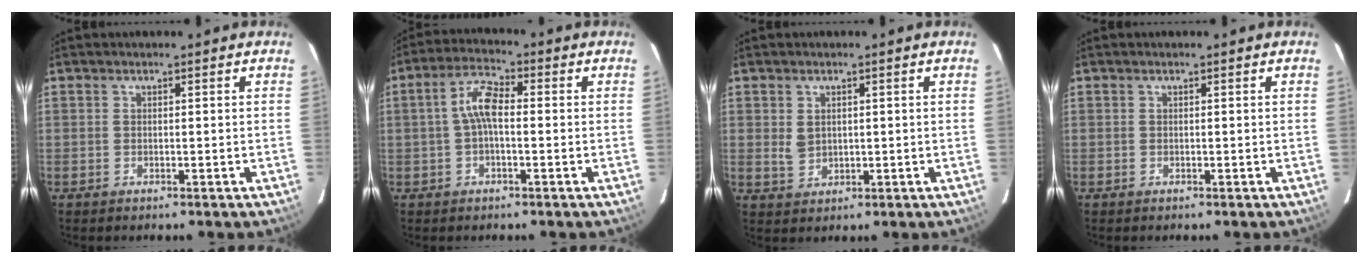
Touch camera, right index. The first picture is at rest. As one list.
[{"total": 5.8, "force": [-0.2, 2.2, 5.3], "torque": [-0.110, 0.020, -0.005]}, {"total": 3.2, "force": [0.7, 2.5, 1.8], "torque": [-0.031, 0.002, 0.019]}, {"total": 0.0}]